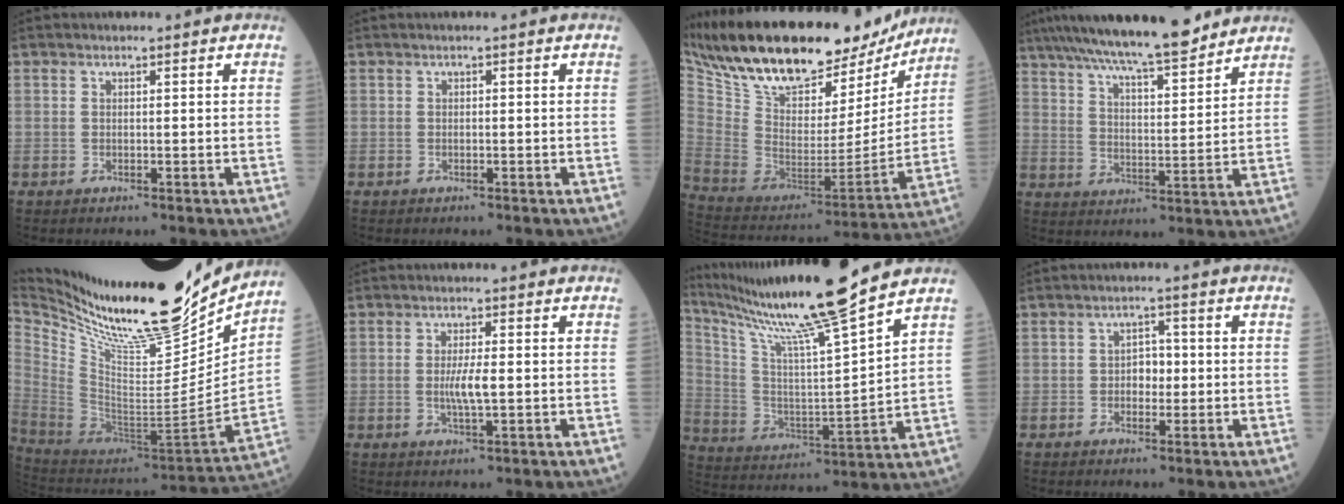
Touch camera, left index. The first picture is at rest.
{"total": 0.0}
{"total": 27.9, "force": [22.7, 9.6, 13.2], "torque": [-0.239, -0.001, 0.353]}
{"total": 17.8, "force": [15.1, 2.1, 9.0], "torque": [-0.157, 0.016, 0.239]}
{"total": 27.0, "force": [22.9, 3.2, 13.9], "torque": [-0.252, -0.070, 0.376]}
{"total": 3.5, "force": [-0.5, 0.2, 3.5], "torque": [-0.068, -0.008, -0.010]}
{"total": 19.1, "force": [15.6, -2.4, 10.7], "torque": [-0.203, -0.025, 0.273]}
{"total": 2.7, "force": [-0.5, 1.7, 2.0], "torque": [-0.024, 0.004, -0.011]}